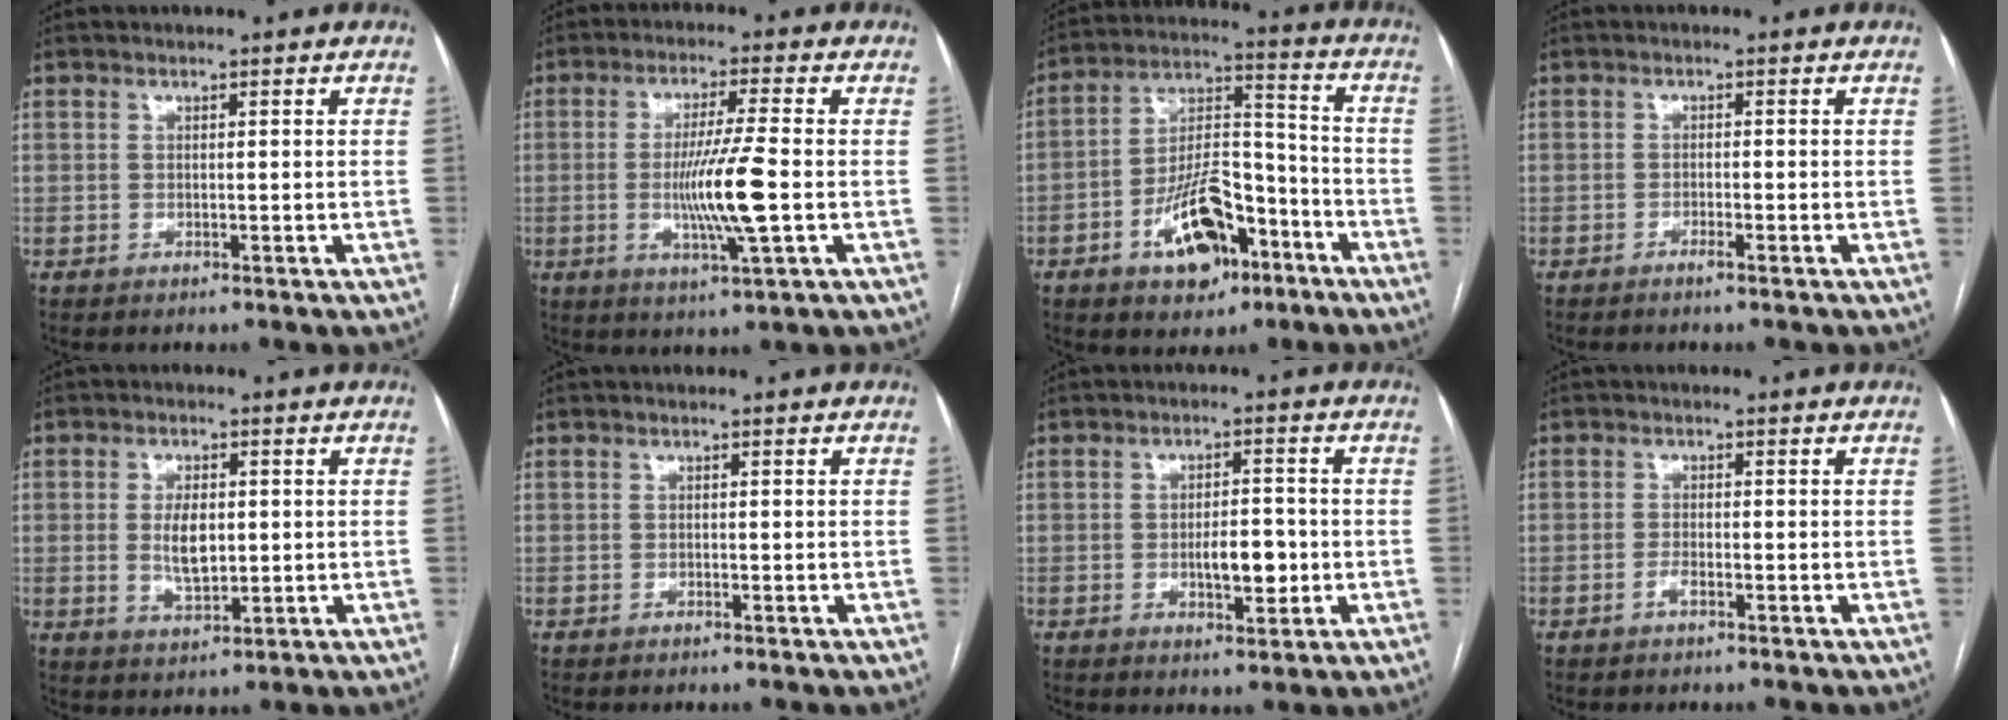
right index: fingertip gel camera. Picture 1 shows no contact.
{"total": 9.5, "force": [-1.4, -0.3, 9.4], "torque": [-0.178, -0.013, -0.027]}
{"total": 13.9, "force": [-6.9, 6.3, 10.3], "torque": [-0.184, 0.019, -0.108]}
{"total": 1.2, "force": [-0.9, -0.1, 0.8], "torque": [-0.017, 0.000, -0.017]}
{"total": 5.3, "force": [0.3, 2.7, 4.6], "torque": [-0.088, 0.002, 0.011]}
{"total": 0.0}
{"total": 5.4, "force": [-1.1, 2.1, 4.8], "torque": [-0.075, 0.000, -0.012]}
{"total": 1.2, "force": [-0.8, 0.2, 0.9], "torque": [-0.017, 0.001, -0.016]}